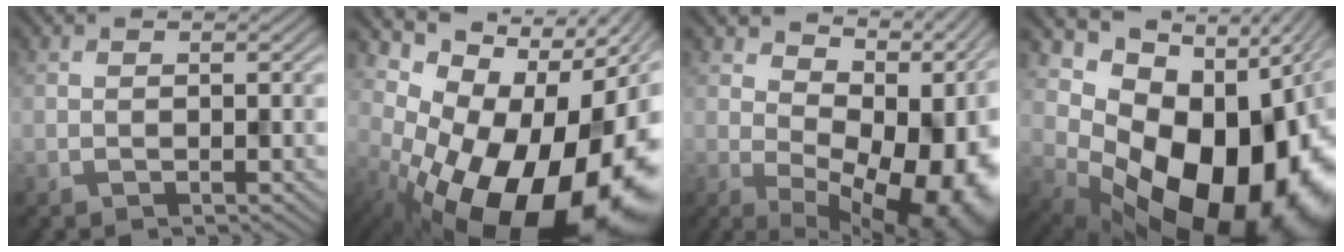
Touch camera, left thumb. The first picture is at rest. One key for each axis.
{"total": 20.7, "fx": -6.2, "fy": 12.8, "fz": 15.1, "tx": -0.206, "ty": -0.035, "tz": -0.077}
{"total": 15.2, "fx": 1.8, "fy": 8.9, "fz": 12.2, "tx": -0.138, "ty": -0.010, "tz": 0.057}
{"total": 18.7, "fx": -1.0, "fy": 13.2, "fz": 13.2, "tx": -0.180, "ty": -0.048, "tz": 0.021}